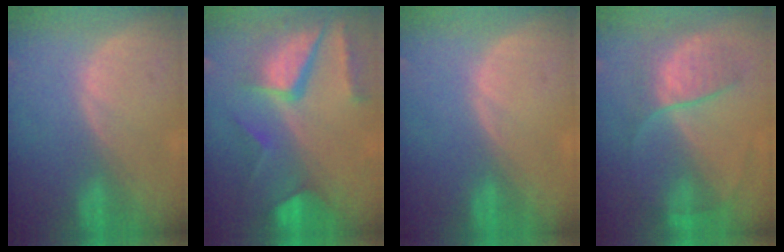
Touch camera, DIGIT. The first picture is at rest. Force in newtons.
{"total": 11.0, "press": 9.0, "slide": 6.3}
{"total": 0.0}
{"total": 6.7, "press": 6.5, "slide": 1.6}